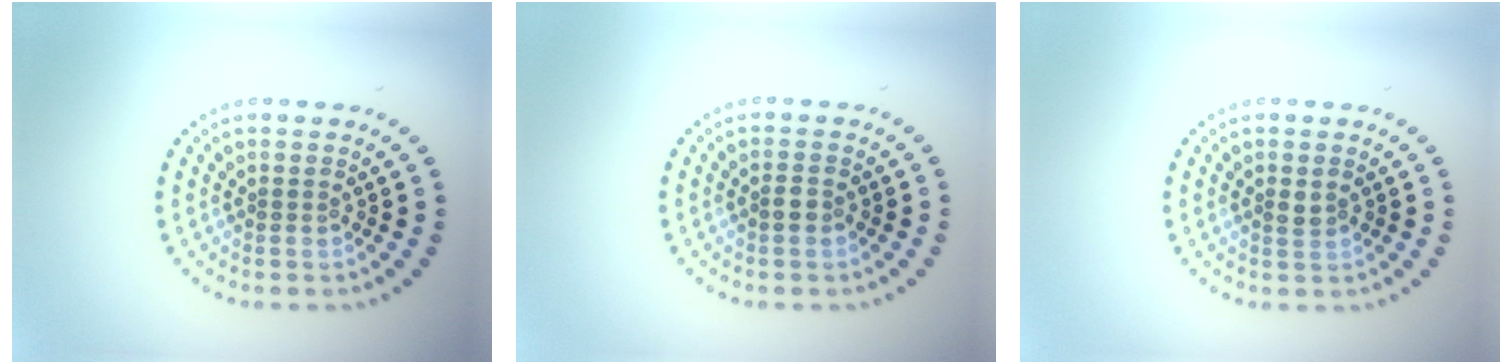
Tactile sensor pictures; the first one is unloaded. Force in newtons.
{"total": 1.1, "press": 1.0, "slide": 0.3}
{"total": 0.8, "press": 0.8, "slide": 0.3}